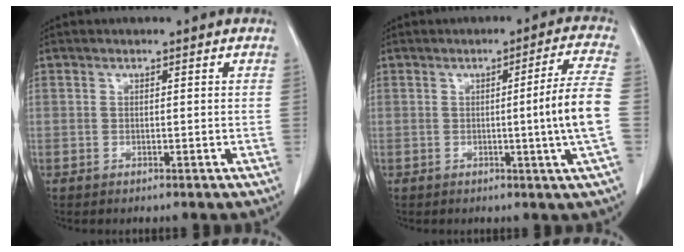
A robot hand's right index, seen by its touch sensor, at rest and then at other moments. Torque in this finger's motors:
{"motor_torque": [0.85, -0.26, 0.42, 0.06]}